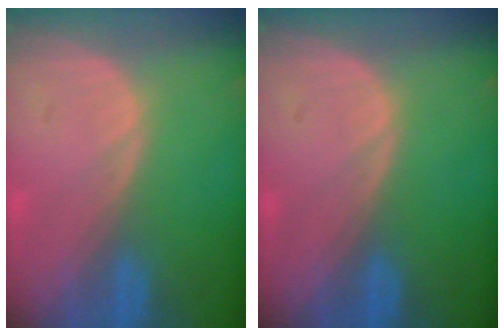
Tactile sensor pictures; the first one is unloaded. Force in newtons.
{"total": 0.0}